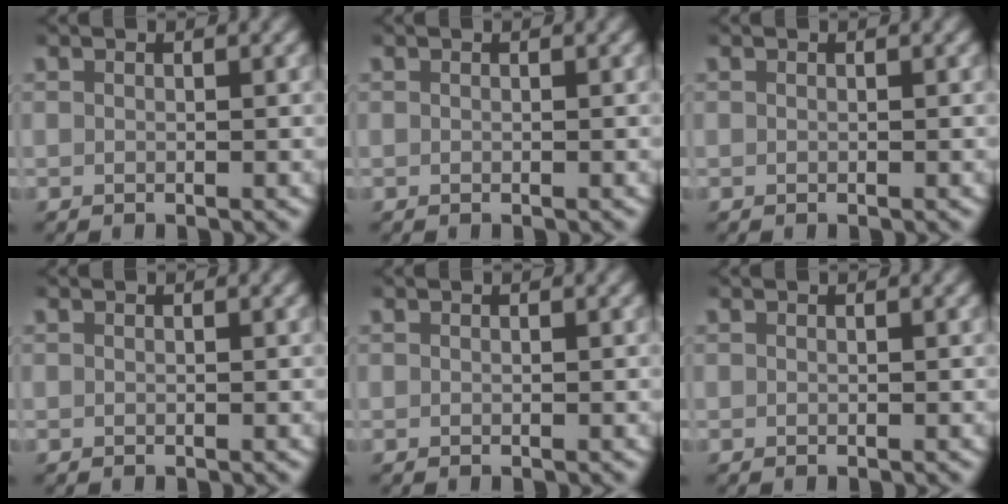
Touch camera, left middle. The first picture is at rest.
{"total": 0.0}
{"total": 0.0}
{"total": 0.0}
{"total": 0.0}
{"total": 0.0}